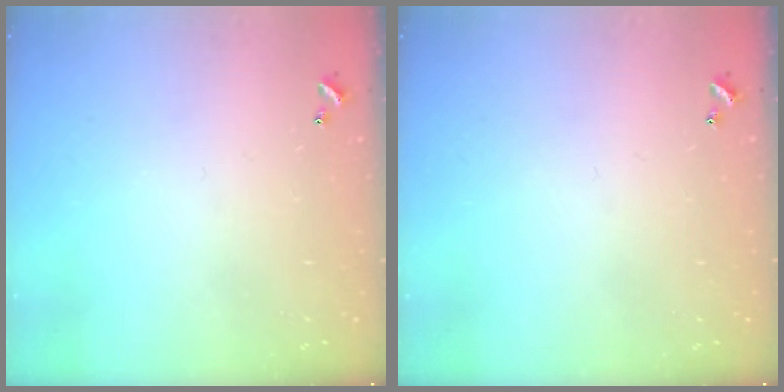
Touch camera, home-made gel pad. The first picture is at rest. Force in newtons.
{"total": 0.0}